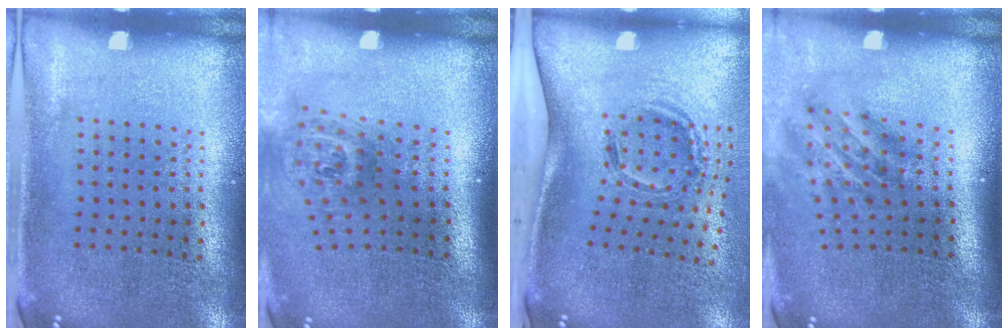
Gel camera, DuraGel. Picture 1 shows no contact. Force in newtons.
{"total": 1.8, "press": 1.2, "slide": 1.4}
{"total": 1.9, "press": 1.3, "slide": 1.5}
{"total": 1.9, "press": 1.1, "slide": 1.5}